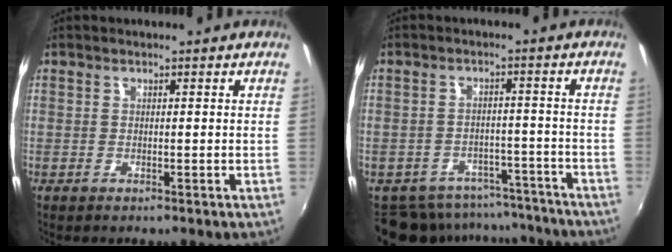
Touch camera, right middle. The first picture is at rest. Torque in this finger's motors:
{"motor_torque": [0.60, -1.54, 0.00, 0.04]}